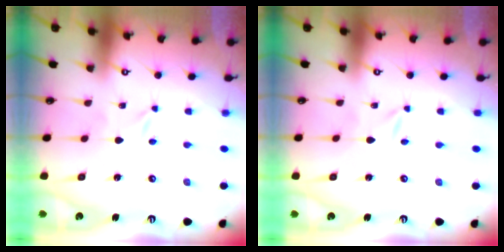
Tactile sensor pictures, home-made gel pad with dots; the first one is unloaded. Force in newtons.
{"total": 0.0}